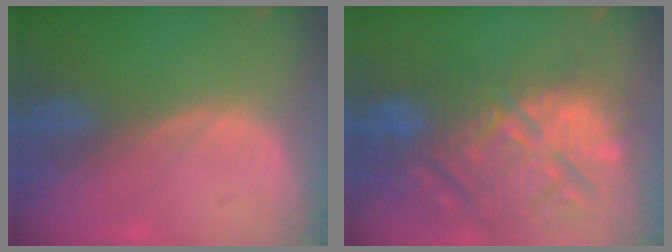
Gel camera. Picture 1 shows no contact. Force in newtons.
{"total": 15.2, "press": 13.0, "slide": 7.9}